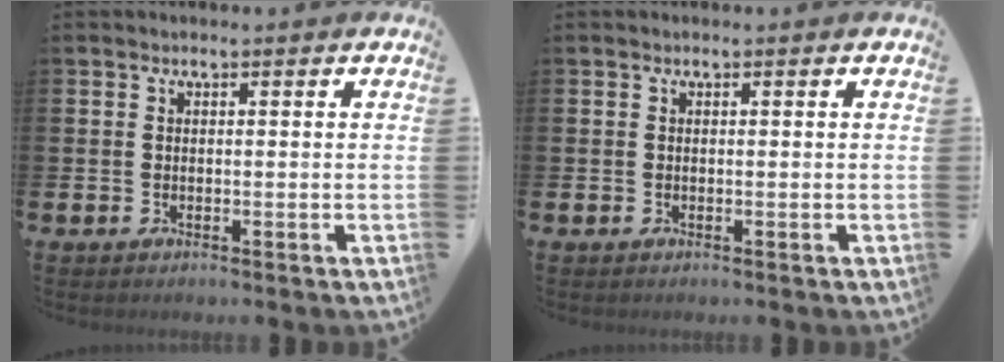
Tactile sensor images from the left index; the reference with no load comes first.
{"total": 0.0}